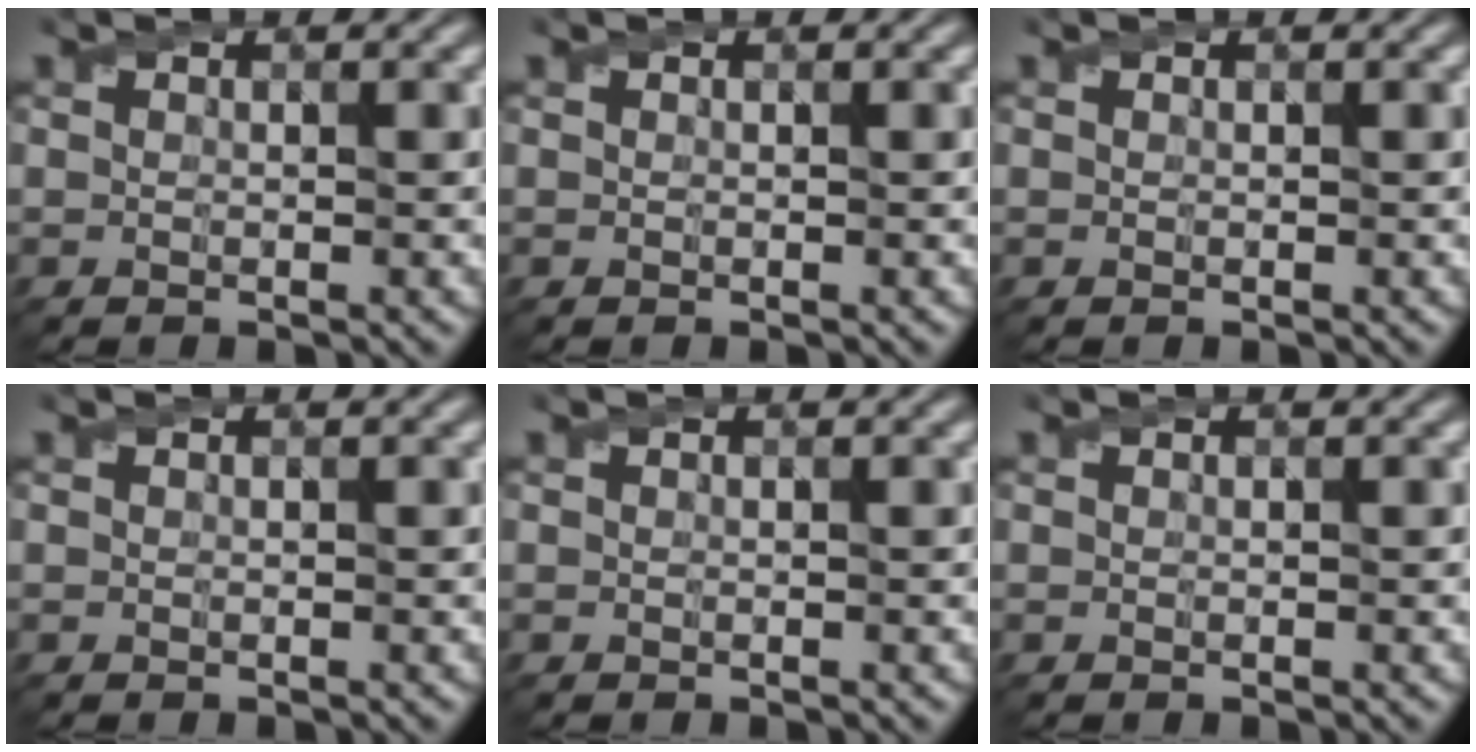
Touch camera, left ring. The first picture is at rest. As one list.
[{"total": 0.0}, {"total": 0.0}, {"total": 0.0}, {"total": 0.0}, {"total": 0.0}]